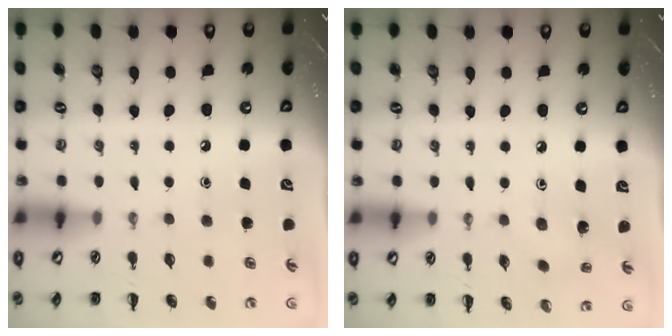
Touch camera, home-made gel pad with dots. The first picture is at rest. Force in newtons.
{"total": 1.5, "press": 1.4, "slide": 0.6}